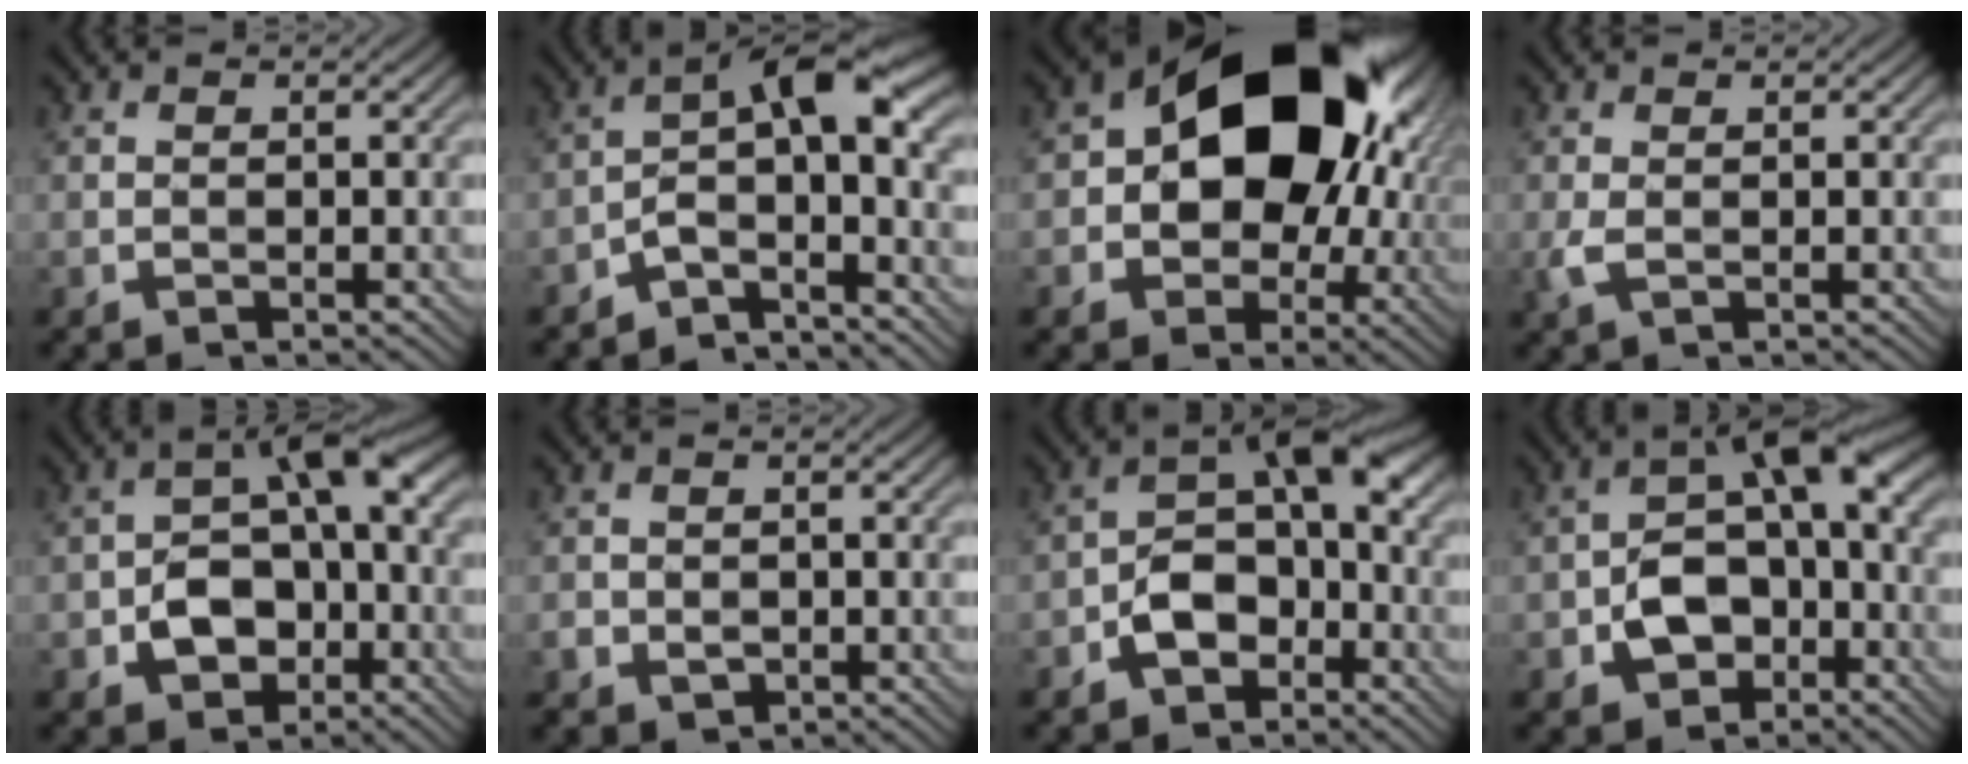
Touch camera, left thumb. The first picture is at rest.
{"total": 7.8, "force": [-3.2, 2.6, 6.7], "torque": [-0.107, 0.014, -0.072]}
{"total": 17.9, "force": [2.6, 12.7, 12.3], "torque": [-0.170, -0.005, 0.044]}
{"total": 1.7, "force": [-0.1, 0.7, 1.5], "torque": [-0.042, 0.001, -0.003]}
{"total": 8.8, "force": [-2.5, 5.8, 6.2], "torque": [-0.096, -0.001, -0.053]}
{"total": 2.4, "force": [-0.8, 2.0, 1.0], "torque": [-0.023, -0.011, -0.015]}
{"total": 7.4, "force": [-3.0, 4.6, 4.9], "torque": [-0.074, 0.007, -0.070]}
{"total": 9.8, "force": [-2.8, 6.2, 7.0], "torque": [-0.119, -0.001, -0.059]}